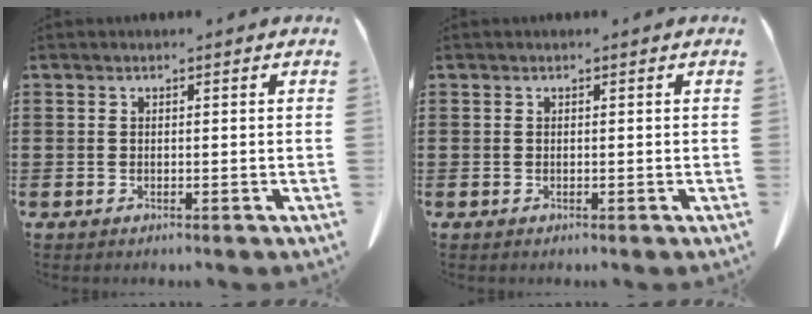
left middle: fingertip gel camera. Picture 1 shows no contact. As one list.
[{"total": 0.0}]